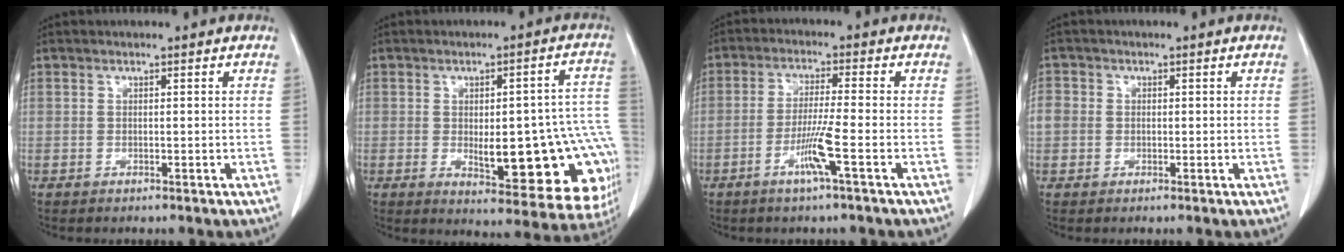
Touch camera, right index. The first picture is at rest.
{"total": 19.4, "force": [-3.9, 6.9, 17.8], "torque": [-0.124, 0.028, -0.023]}
{"total": 5.8, "force": [-2.5, -0.8, 5.2], "torque": [-0.100, -0.008, -0.050]}
{"total": 4.8, "force": [0.1, 4.5, 1.7], "torque": [-0.052, 0.020, 0.006]}